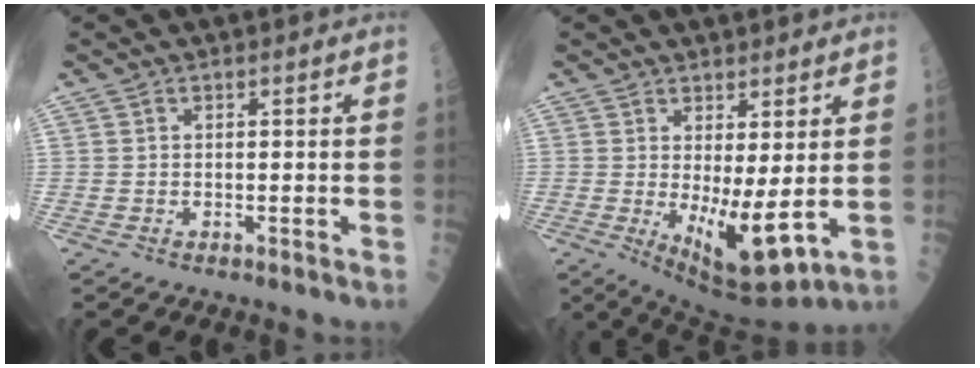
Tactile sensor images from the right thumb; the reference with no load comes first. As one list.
[{"total": 10.8, "force": [-0.5, 3.6, 10.1], "torque": [-0.157, -0.021, 0.009]}]